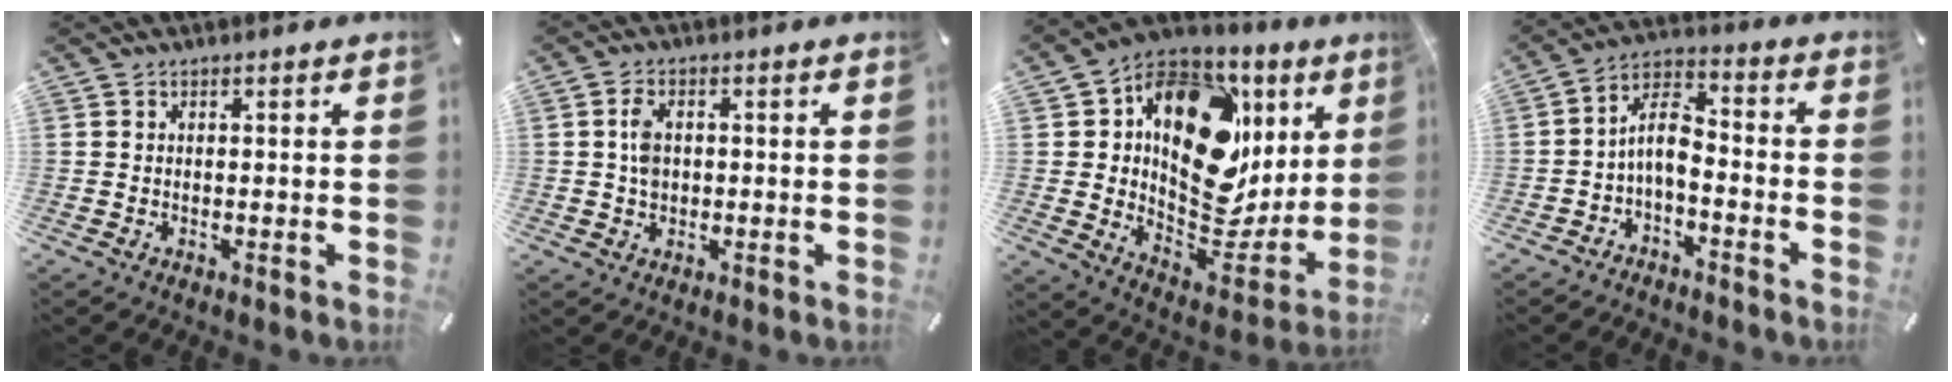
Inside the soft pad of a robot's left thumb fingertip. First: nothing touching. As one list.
[{"total": 3.8, "force": [0.4, 2.6, 2.7], "torque": [-0.056, 0.008, 0.006]}, {"total": 19.8, "force": [7.1, 13.4, 12.7], "torque": [-0.179, -0.056, 0.121]}, {"total": 8.1, "force": [-2.4, 4.2, 6.5], "torque": [-0.130, 0.010, -0.044]}]